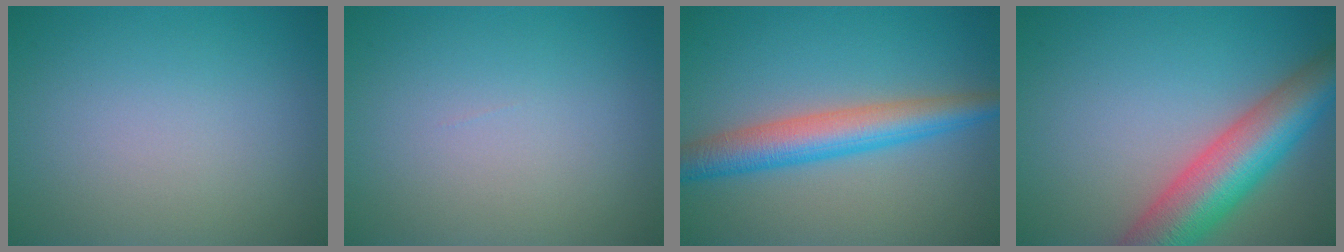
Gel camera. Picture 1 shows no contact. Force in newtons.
{"total": 0.0}
{"total": 5.4, "press": 5.4, "slide": 0.2}
{"total": 9.2, "press": 9.2, "slide": 0.4}